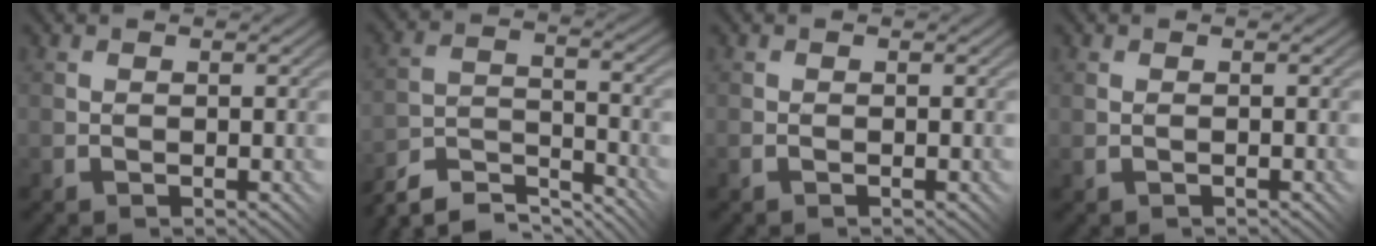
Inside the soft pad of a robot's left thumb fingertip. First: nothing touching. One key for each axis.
{"total": 9.2, "fx": -8.6, "fy": 1.7, "fz": 3.0, "tx": -0.059, "ty": 0.011, "tz": -0.160}
{"total": 0.6, "fx": -0.4, "fy": 0.2, "fz": 0.4, "tx": -0.008, "ty": 0.000, "tz": -0.009}
{"total": 0.6, "fx": -0.2, "fy": 0.2, "fz": 0.5, "tx": -0.011, "ty": 0.001, "tz": -0.002}